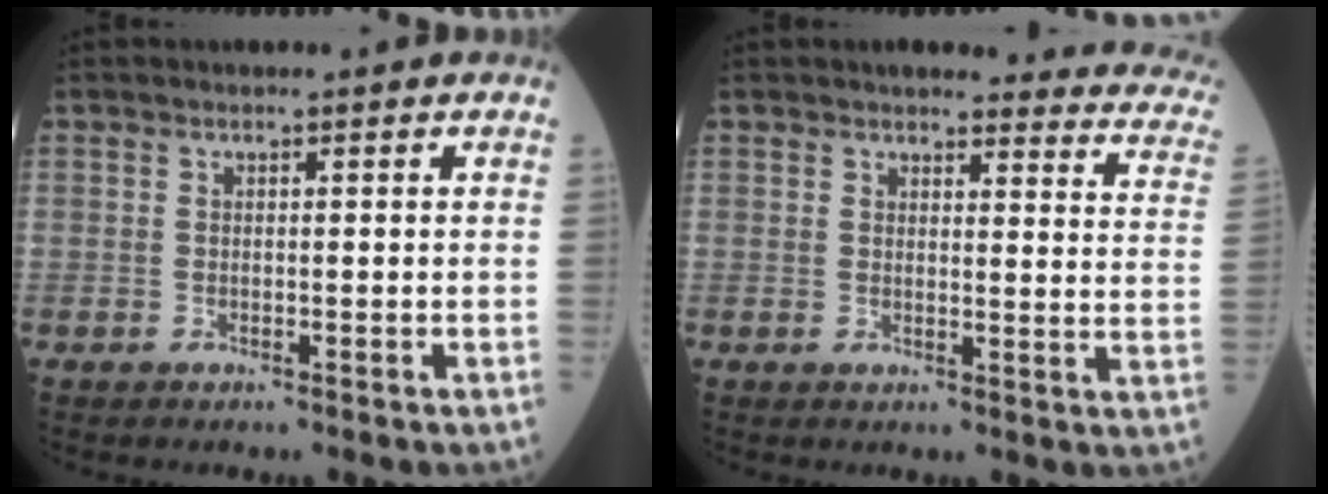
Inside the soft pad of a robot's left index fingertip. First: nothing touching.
{"total": 19.5, "force": [18.0, 3.5, 6.5], "torque": [-0.050, -0.056, 0.178]}